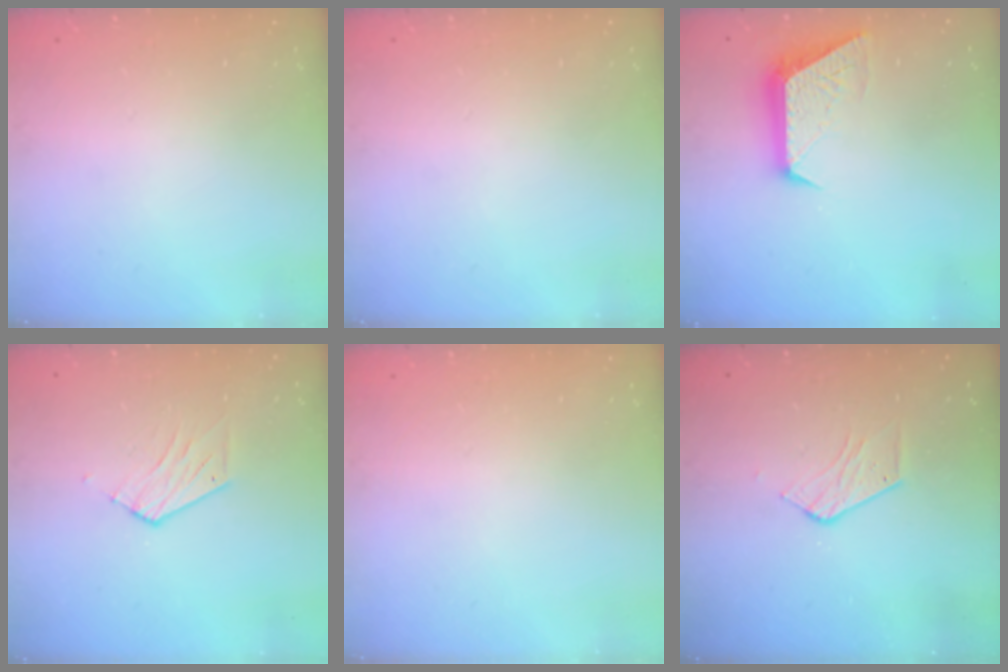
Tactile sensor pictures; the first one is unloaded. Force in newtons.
{"total": 0.0}
{"total": 9.8, "press": 9.8, "slide": 0.7}
{"total": 4.5, "press": 4.5, "slide": 0.4}
{"total": 0.0}
{"total": 4.0, "press": 4.0, "slide": 0.3}